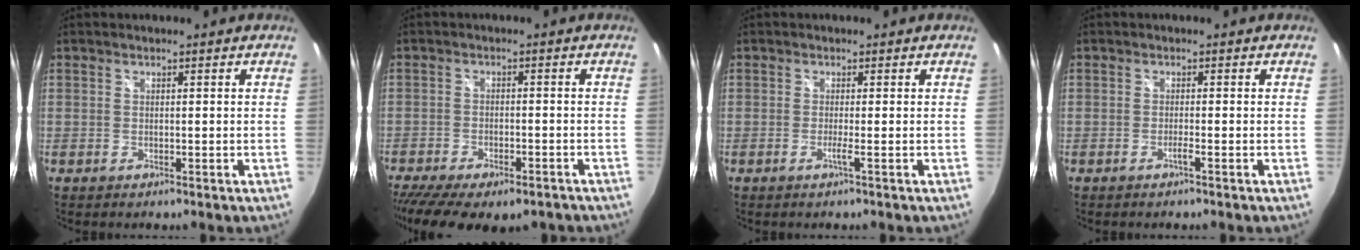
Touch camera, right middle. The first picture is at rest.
{"total": 15.1, "force": [-11.4, 5.5, 8.2], "torque": [-0.176, -0.048, -0.168]}
{"total": 1.1, "force": [-0.4, -0.5, 0.9], "torque": [-0.009, -0.007, -0.010]}
{"total": 0.9, "force": [-0.6, -0.3, 0.6], "torque": [-0.007, -0.001, -0.013]}